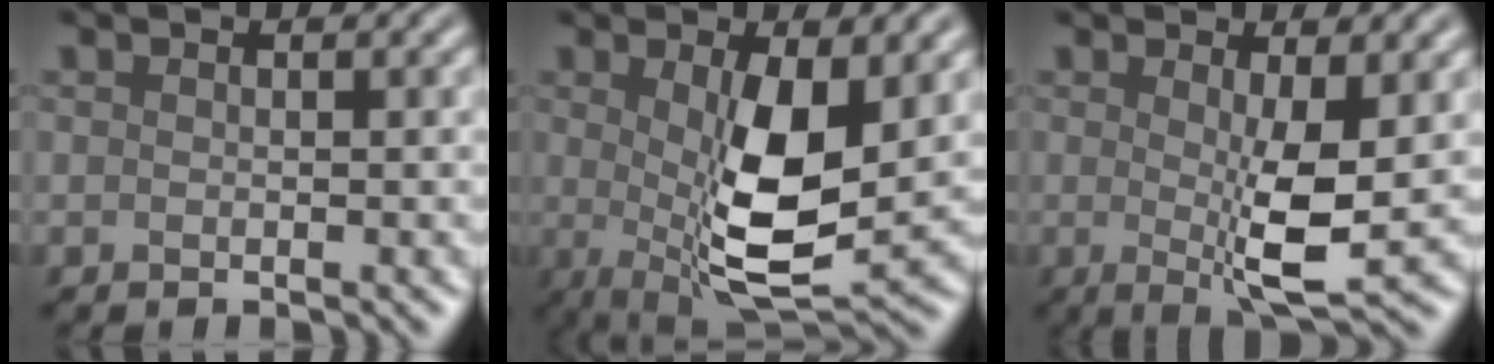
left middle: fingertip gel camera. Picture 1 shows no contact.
{"total": 8.1, "force": [0.2, 2.5, 7.6], "torque": [-0.139, -0.016, 0.009]}
{"total": 5.1, "force": [0.0, 0.9, 5.0], "torque": [-0.084, -0.019, 0.004]}